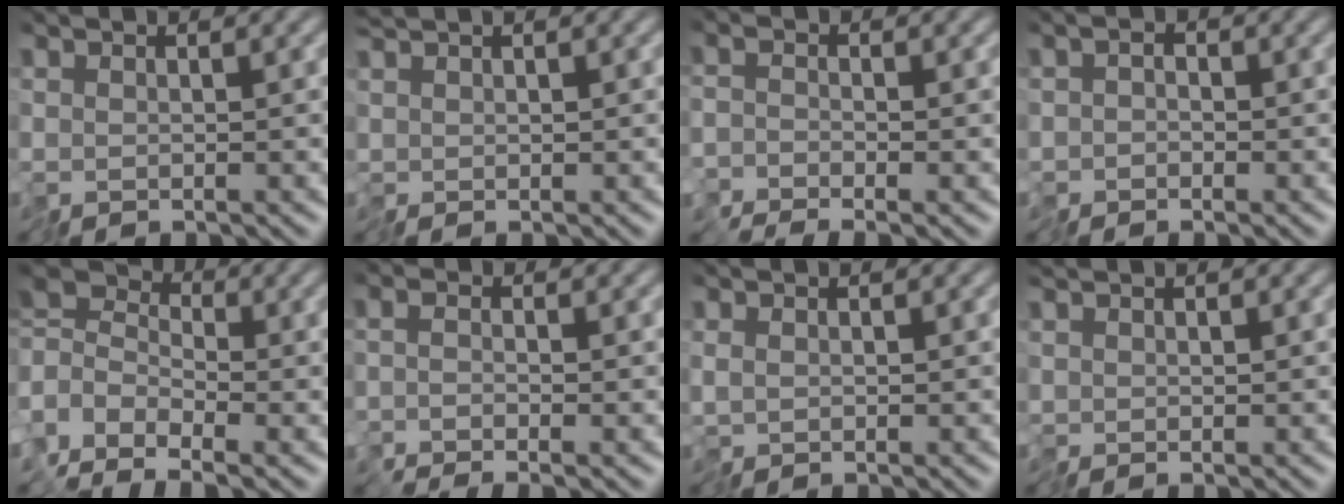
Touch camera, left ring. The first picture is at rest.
{"total": 0.9, "force": [0.7, 0.4, 0.4], "torque": [-0.012, 0.006, 0.014]}
{"total": 0.8, "force": [-0.7, -0.1, -0.1], "torque": [0.002, -0.004, -0.020]}
{"total": 1.8, "force": [-0.8, 1.3, 1.0], "torque": [-0.020, -0.003, -0.023]}
{"total": 3.7, "force": [-2.9, 1.9, 1.4], "torque": [-0.031, 0.008, -0.079]}
{"total": 0.6, "force": [-0.5, -0.2, 0.2], "torque": [-0.007, 0.000, -0.012]}
{"total": 0.6, "force": [0.1, 0.3, 0.5], "torque": [-0.011, 0.003, 0.000]}
{"total": 0.5, "force": [0.4, 0.3, 0.1], "torque": [-0.006, 0.004, 0.007]}